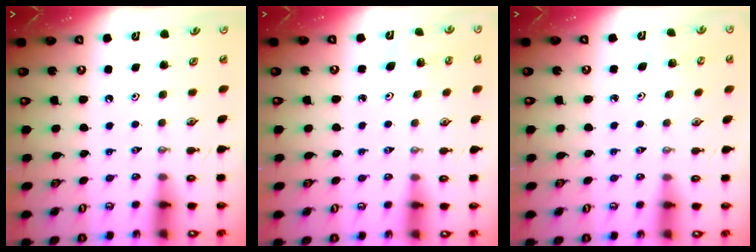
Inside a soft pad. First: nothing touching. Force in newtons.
{"total": 4.8, "press": 4.6, "slide": 1.3}
{"total": 1.4, "press": 1.4, "slide": 0.1}